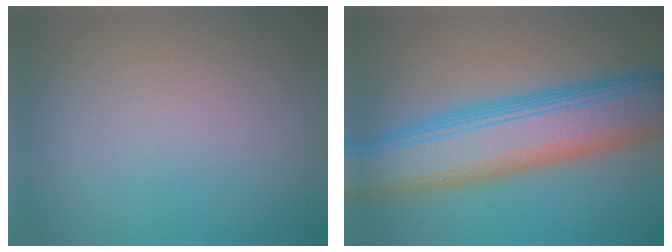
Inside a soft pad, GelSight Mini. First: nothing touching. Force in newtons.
{"total": 10.3, "press": 10.3, "slide": 0.1}